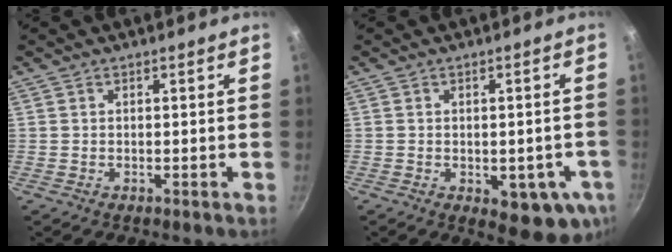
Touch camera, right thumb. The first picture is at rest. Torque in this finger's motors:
{"motor_torque": [-0.16, 0.42, -0.34, -0.03, 0.04]}